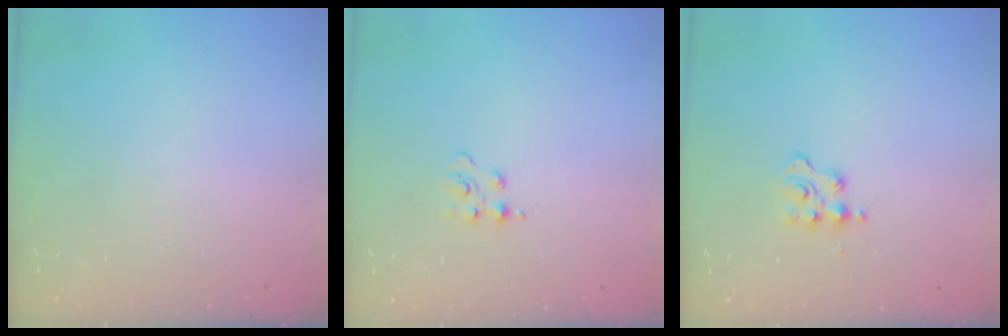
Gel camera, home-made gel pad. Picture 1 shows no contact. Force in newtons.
{"total": 2.3, "press": 2.3, "slide": 0.4}
{"total": 2.3, "press": 2.2, "slide": 0.5}